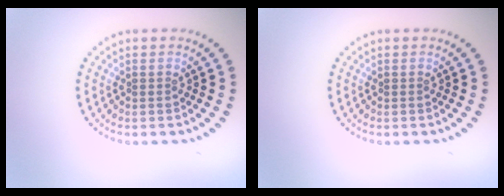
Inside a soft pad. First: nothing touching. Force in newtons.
{"total": 0.0}